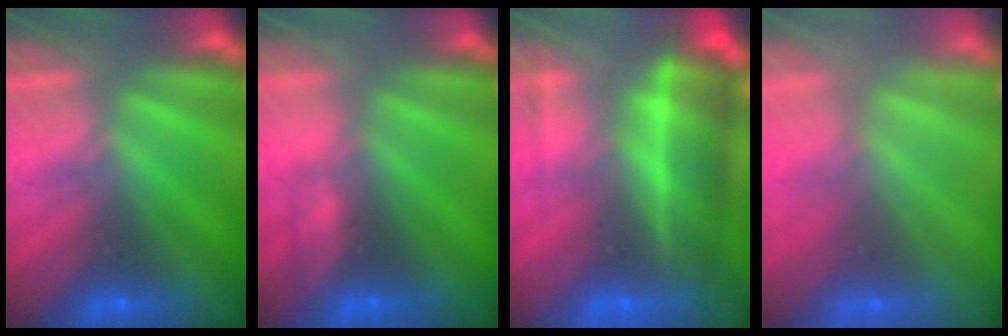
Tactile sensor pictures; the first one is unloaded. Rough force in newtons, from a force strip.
{"total": 3.4}
{"total": 7.5}
{"total": 8.3}